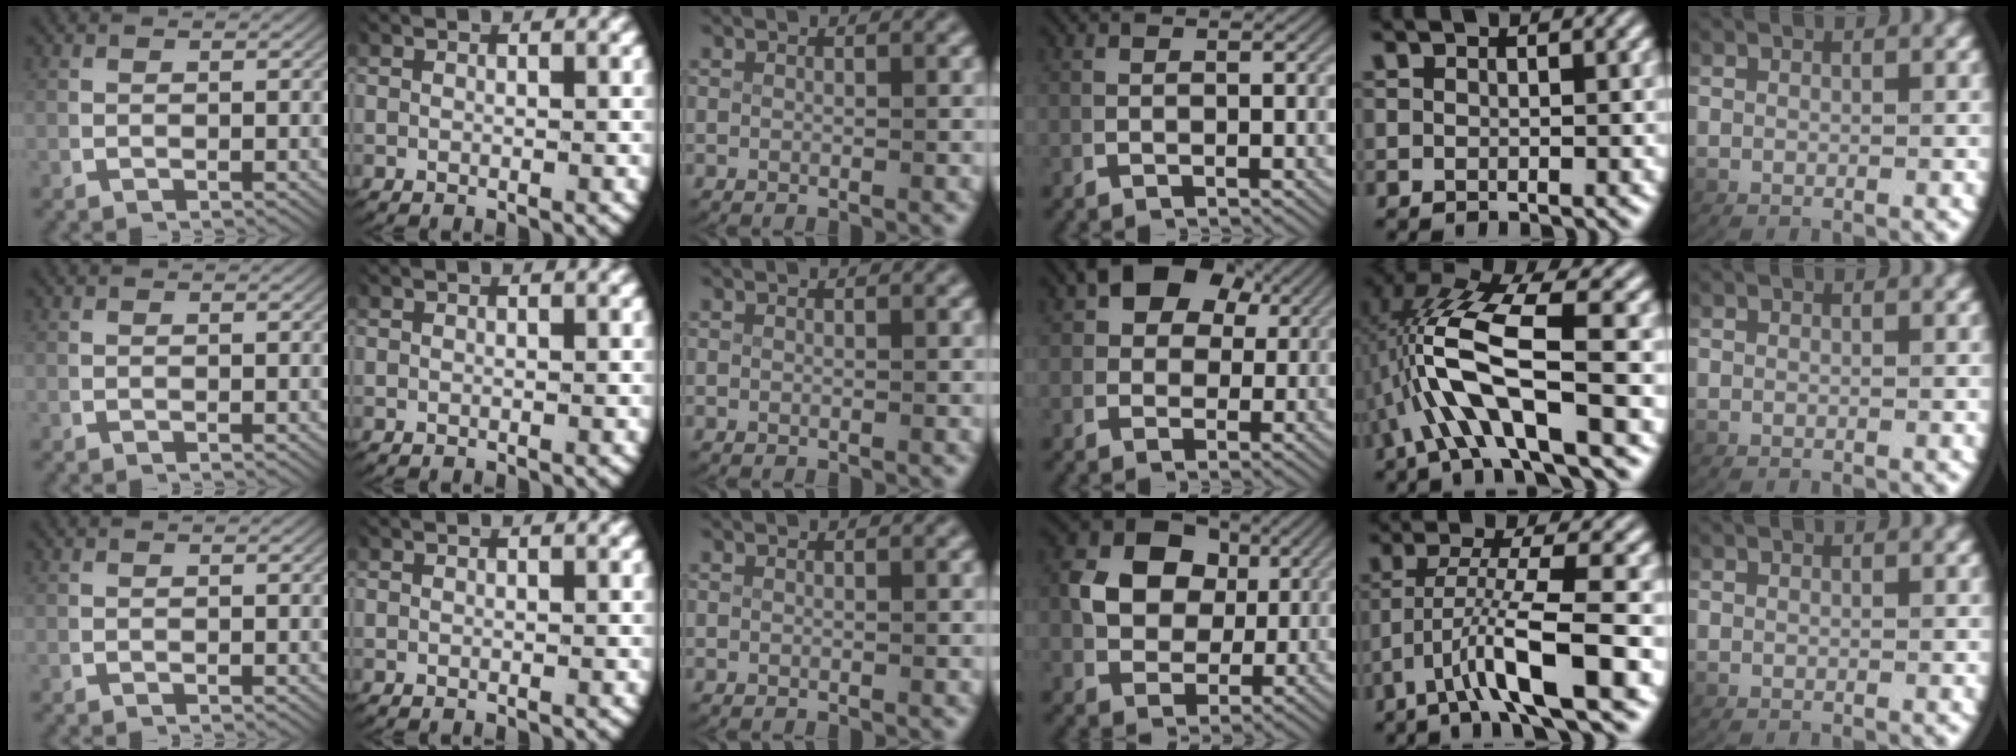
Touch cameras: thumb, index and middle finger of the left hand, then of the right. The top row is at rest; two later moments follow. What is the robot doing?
{"motion": "lift_and_place", "object": "key"}